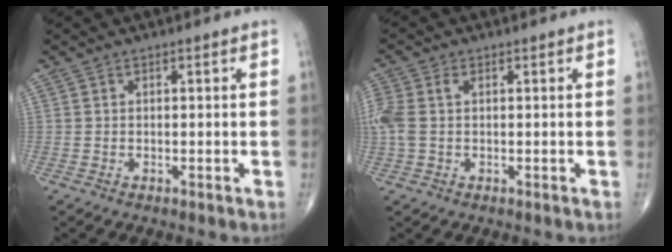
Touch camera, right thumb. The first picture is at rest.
{"total": 5.5, "force": [0.6, 3.4, 4.3], "torque": [-0.142, 0.022, 0.015]}